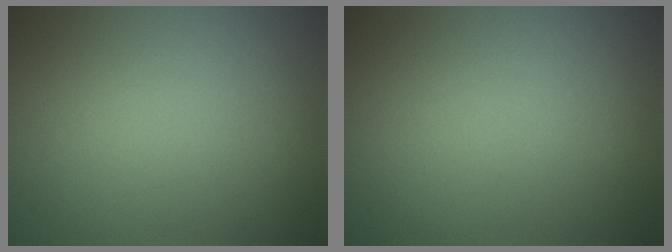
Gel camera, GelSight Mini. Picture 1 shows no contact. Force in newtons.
{"total": 0.0}